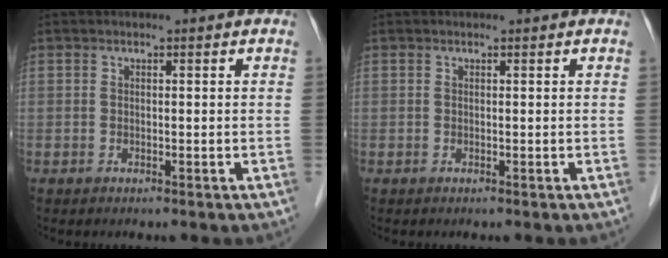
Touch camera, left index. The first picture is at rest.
{"total": 0.0}